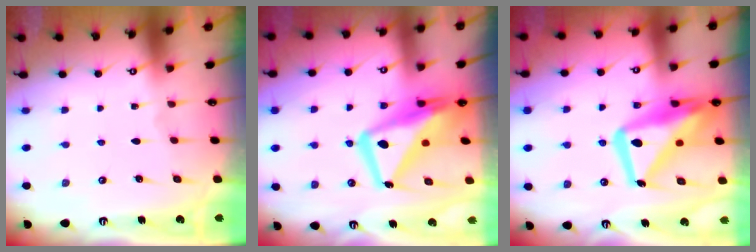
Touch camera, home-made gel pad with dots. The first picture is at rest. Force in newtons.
{"total": 16.9, "press": 16.9, "slide": 1.7}
{"total": 19.4, "press": 19.4, "slide": 1.5}